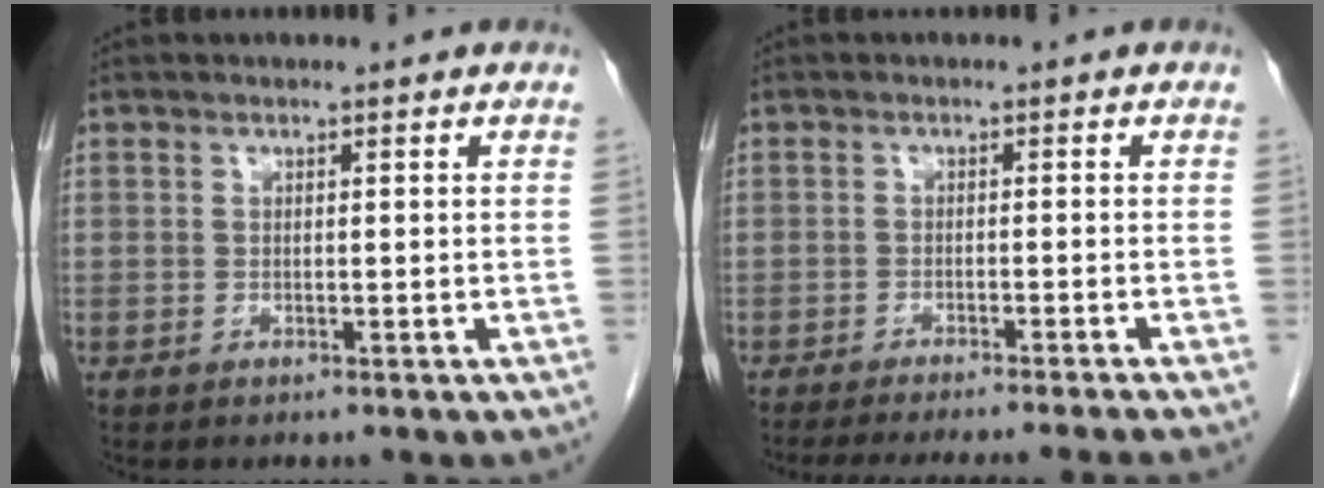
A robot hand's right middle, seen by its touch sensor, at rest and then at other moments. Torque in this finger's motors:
{"motor_torque": [0.24, -0.23, 0.05, 0.03]}